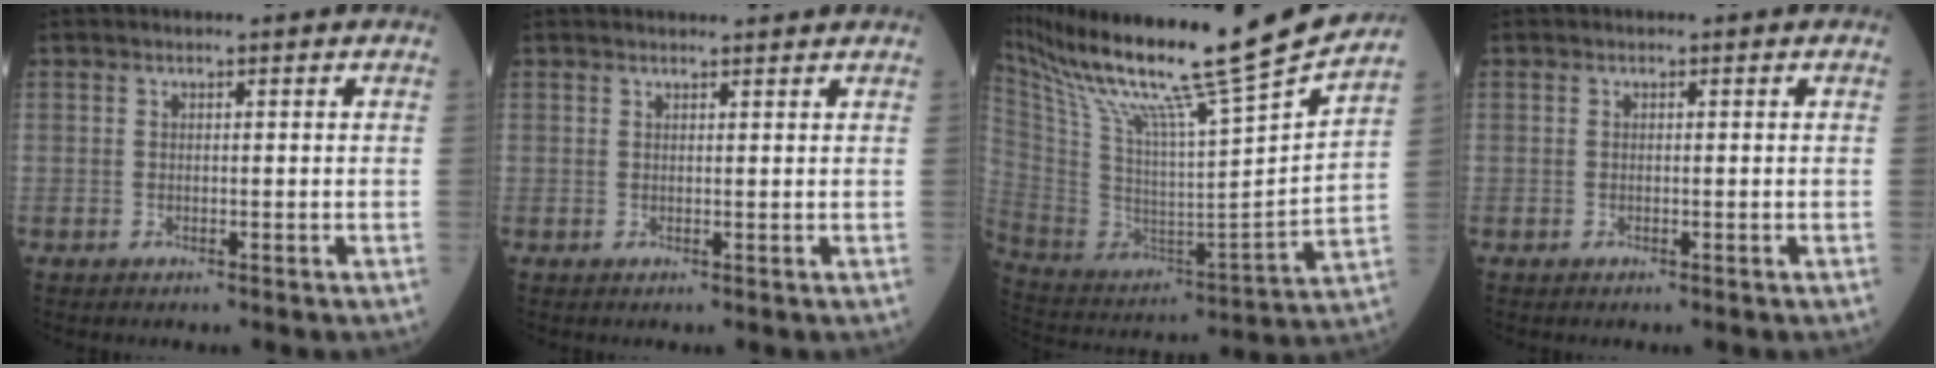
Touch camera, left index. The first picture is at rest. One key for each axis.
{"total": 3.8, "fx": 3.6, "fy": 0.0, "fz": 1.1, "tx": -0.015, "ty": 0.014, "tz": 0.041}
{"total": 27.2, "fx": 22.7, "fy": -1.0, "fz": 14.9, "tx": -0.281, "ty": -0.071, "tz": 0.363}
{"total": 0.0}